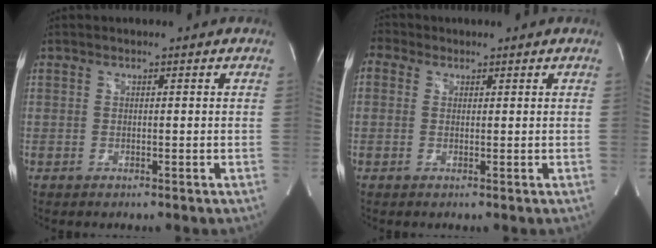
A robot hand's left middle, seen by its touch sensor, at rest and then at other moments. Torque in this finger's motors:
{"motor_torque": [1.11, -0.81, 1.05, 0.21]}